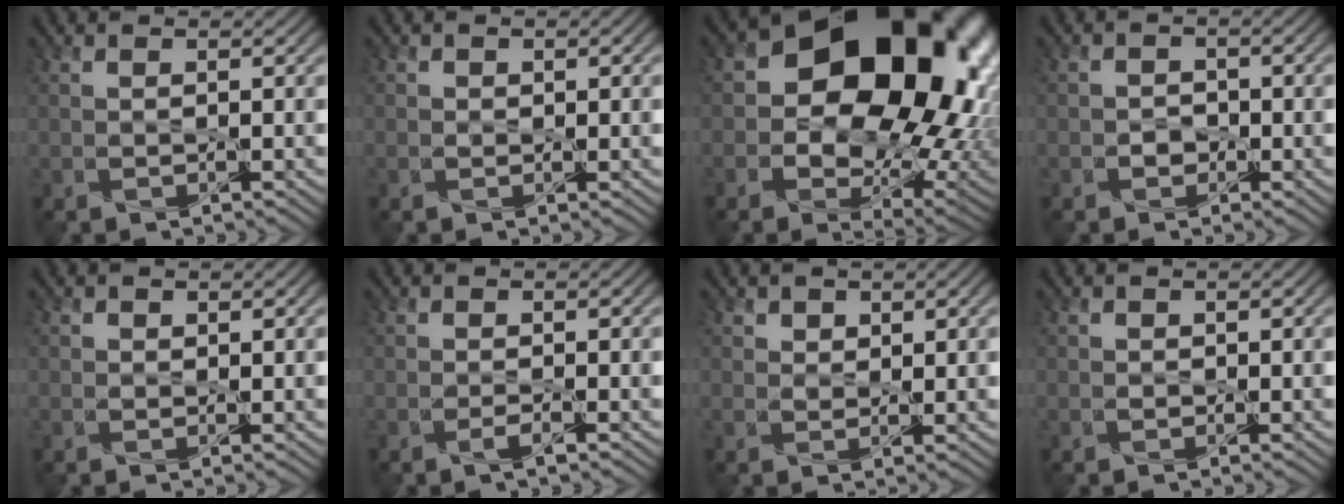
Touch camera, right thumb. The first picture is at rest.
{"total": 0.6, "force": [-0.1, 0.5, 0.3], "torque": [-0.004, -0.001, -0.005]}
{"total": 20.7, "force": [3.4, 14.6, 14.3], "torque": [-0.204, -0.016, 0.086]}
{"total": 1.7, "force": [-0.9, 1.4, 0.5], "torque": [0.004, 0.001, -0.020]}
{"total": 0.7, "force": [0.0, 0.6, 0.3], "torque": [-0.005, -0.001, -0.002]}
{"total": 1.3, "force": [-0.9, 0.2, 0.9], "torque": [-0.018, 0.002, -0.018]}
{"total": 1.7, "force": [0.9, 1.3, 0.7], "torque": [-0.018, -0.003, 0.012]}
{"total": 0.7, "force": [-0.4, 0.6, 0.2], "torque": [-0.003, -0.002, -0.010]}